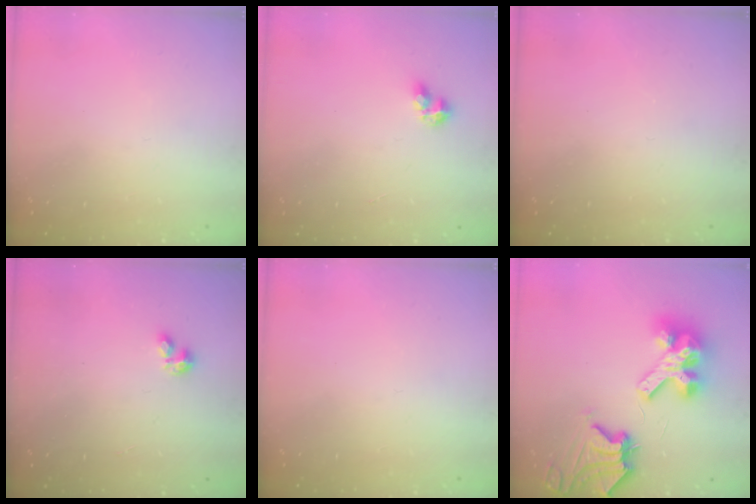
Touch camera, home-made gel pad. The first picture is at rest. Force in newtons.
{"total": 3.4, "press": 3.4, "slide": 0.5}
{"total": 0.0}
{"total": 0.7, "press": 0.6, "slide": 0.2}
{"total": 0.0}
{"total": 12.4, "press": 12.3, "slide": 1.4}